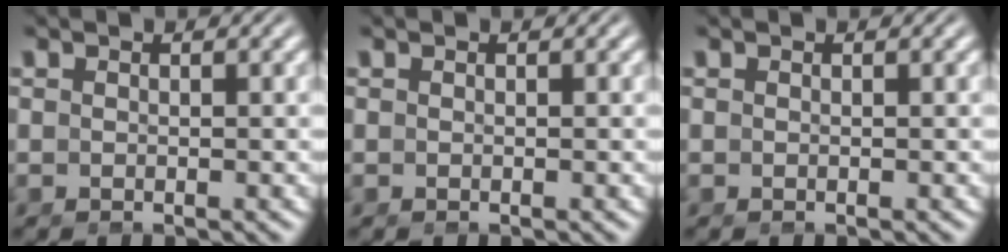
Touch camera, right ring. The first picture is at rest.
{"total": 0.0}
{"total": 0.0}